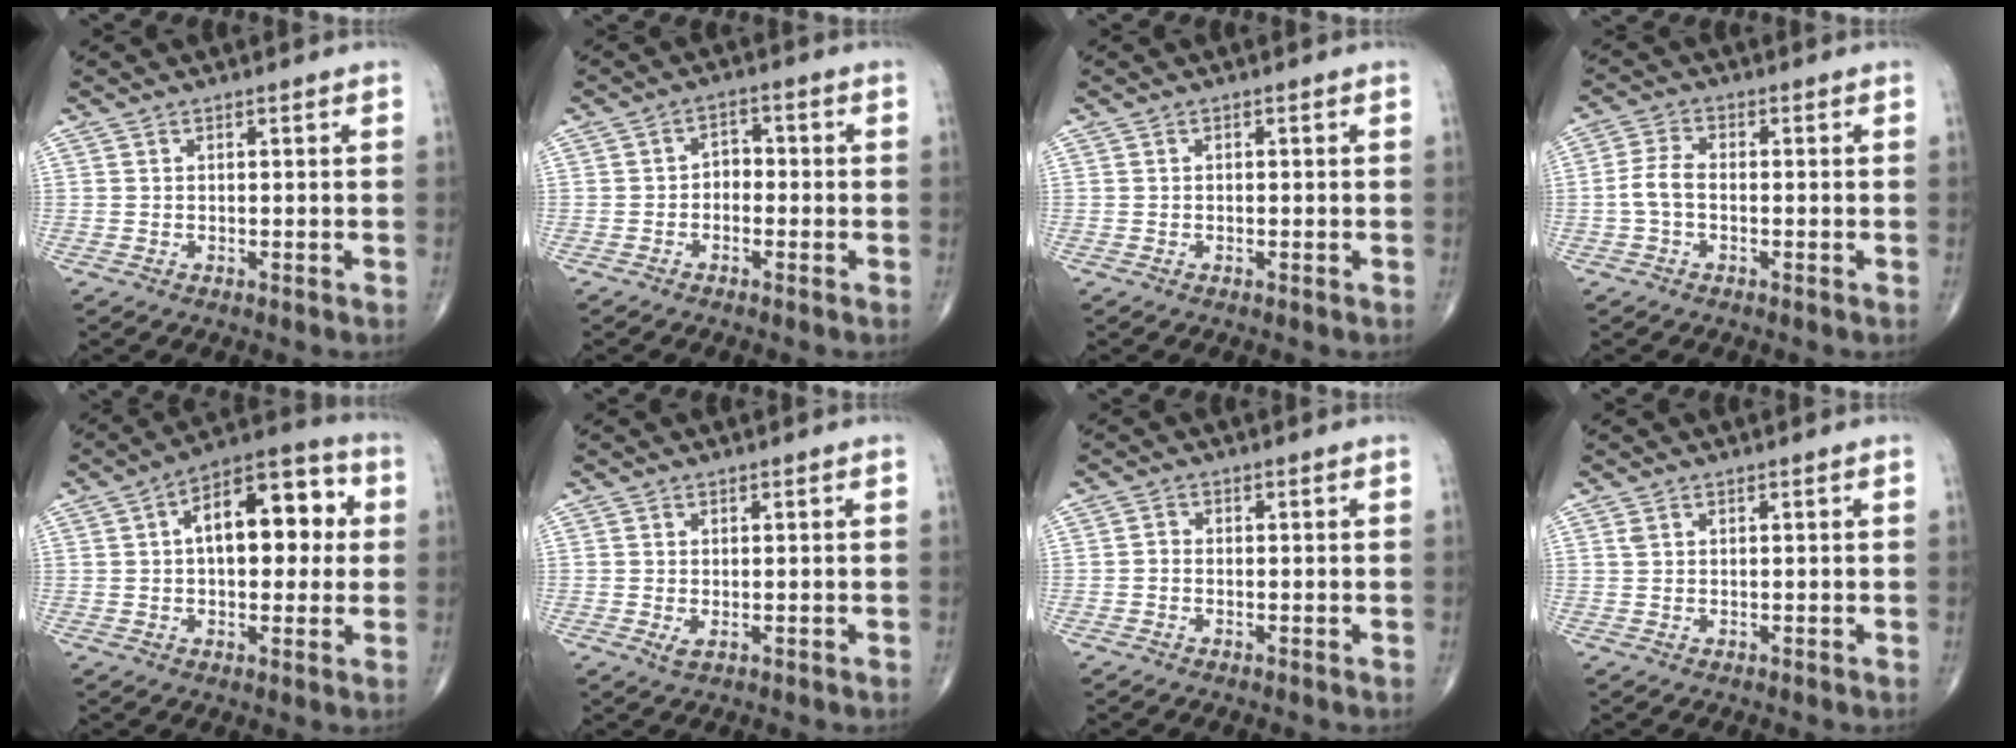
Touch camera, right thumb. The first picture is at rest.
{"total": 3.1, "force": [-0.9, 2.3, 1.9], "torque": [-0.011, 0.020, -0.028]}
{"total": 0.0}
{"total": 4.2, "force": [-0.8, 2.5, 3.3], "torque": [-0.072, 0.015, -0.023]}
{"total": 15.7, "force": [2.6, 8.4, 13.0], "torque": [-0.160, 0.029, 0.031]}
{"total": 1.3, "force": [-0.1, 0.6, 1.1], "torque": [-0.021, -0.004, 0.003]}
{"total": 0.9, "force": [-0.3, 0.7, 0.4], "torque": [0.000, 0.003, -0.009]}
{"total": 0.8, "force": [0.4, 0.4, 0.5], "torque": [-0.011, 0.007, 0.012]}